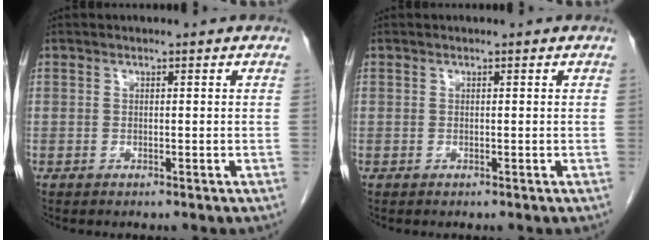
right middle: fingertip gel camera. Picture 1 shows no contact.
{"total": 0.0}